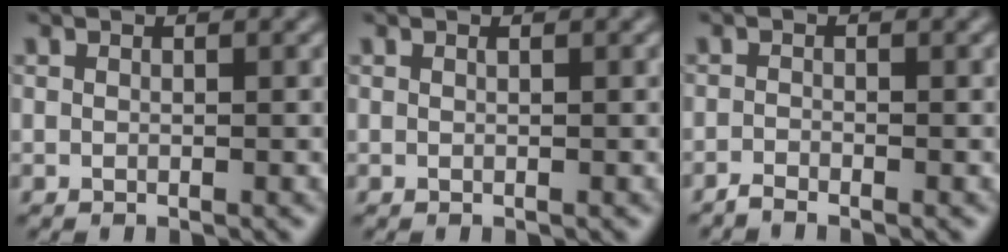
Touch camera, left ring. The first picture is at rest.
{"total": 0.0}
{"total": 1.1, "force": [-1.0, 0.0, 0.5], "torque": [-0.008, -0.001, -0.023]}